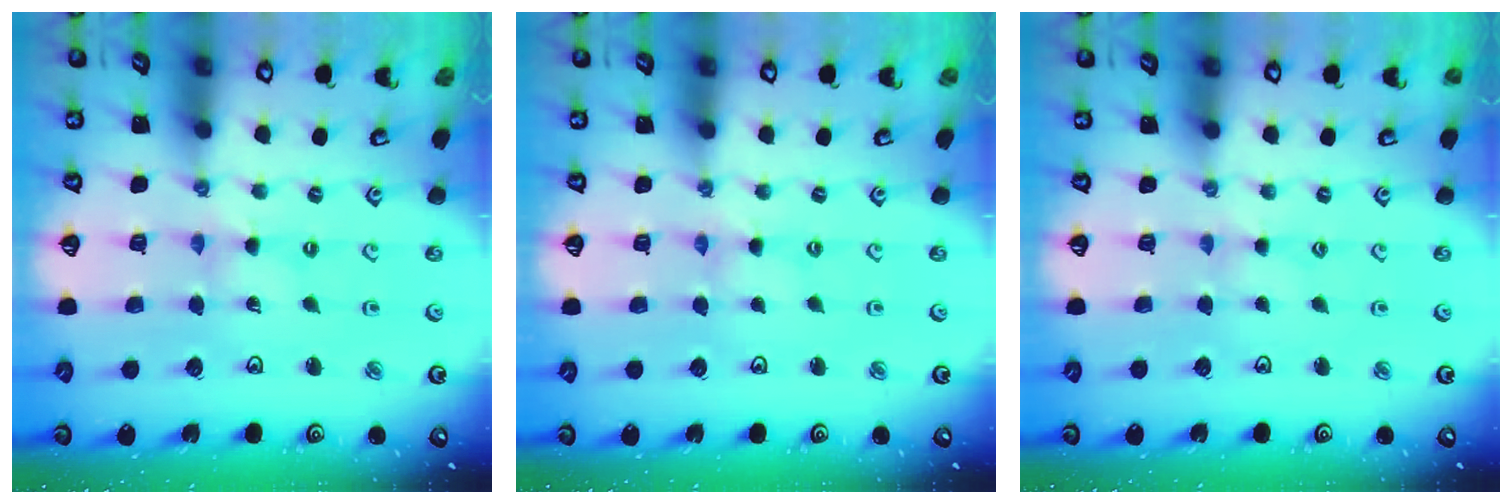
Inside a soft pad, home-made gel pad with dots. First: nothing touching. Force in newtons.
{"total": 0.0}
{"total": 0.0}